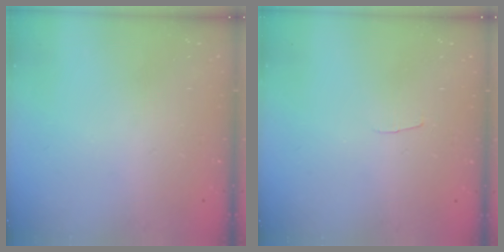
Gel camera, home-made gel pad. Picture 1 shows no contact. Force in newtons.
{"total": 2.0, "press": 2.0, "slide": 0.2}